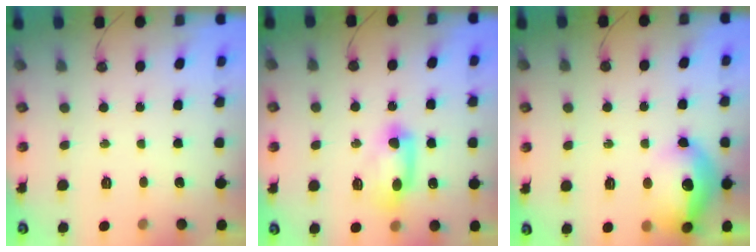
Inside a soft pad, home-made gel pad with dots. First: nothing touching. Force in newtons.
{"total": 12.7, "press": 11.0, "slide": 6.4}
{"total": 17.6, "press": 17.6, "slide": 1.1}